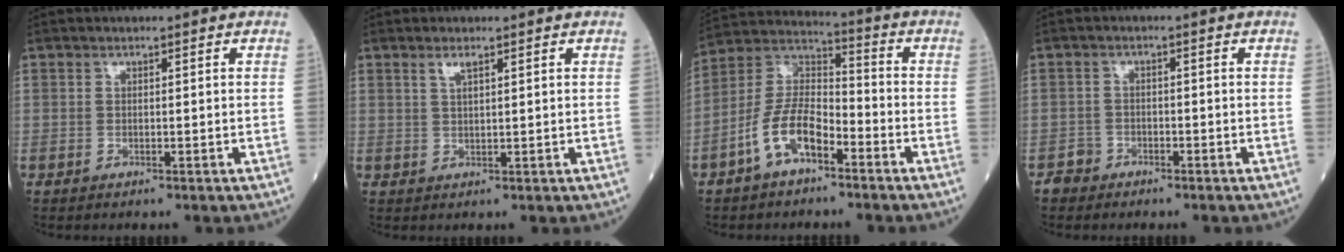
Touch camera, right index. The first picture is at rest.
{"total": 1.9, "force": [1.2, 0.3, 1.4], "torque": [-0.032, 0.001, 0.024]}
{"total": 10.3, "force": [-5.2, 4.4, 7.7], "torque": [-0.169, 0.019, -0.103]}
{"total": 2.2, "force": [-1.5, 1.5, -0.2], "torque": [0.003, 0.009, -0.032]}